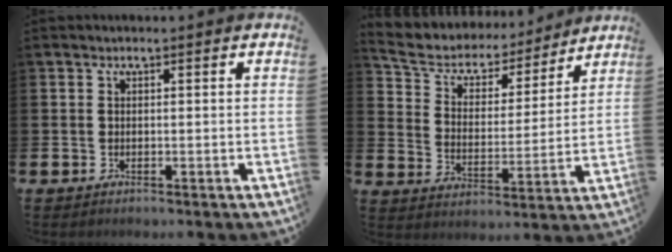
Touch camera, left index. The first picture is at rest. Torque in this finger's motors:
{"motor_torque": [0.45, -0.66, 0.86, 0.18]}